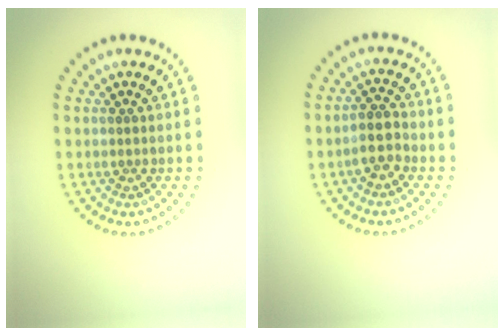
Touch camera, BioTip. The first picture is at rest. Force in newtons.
{"total": 2.5, "press": 2.2, "slide": 1.0}